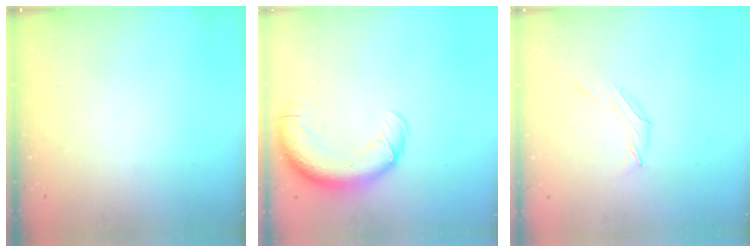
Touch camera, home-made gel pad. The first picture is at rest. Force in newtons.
{"total": 16.3, "press": 15.9, "slide": 3.8}
{"total": 6.6, "press": 6.4, "slide": 1.7}